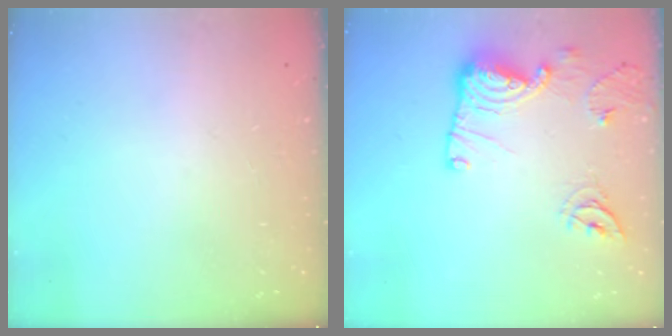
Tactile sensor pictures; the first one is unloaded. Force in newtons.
{"total": 13.7, "press": 13.6, "slide": 1.4}